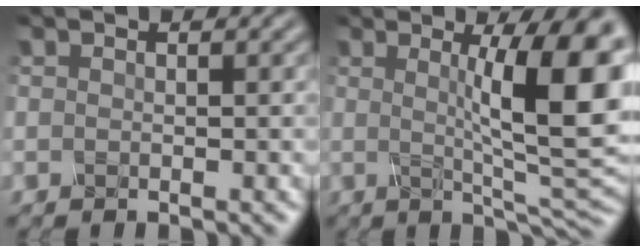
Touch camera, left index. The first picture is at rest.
{"total": 11.3, "force": [1.8, 2.5, 10.8], "torque": [-0.121, 0.000, 0.028]}